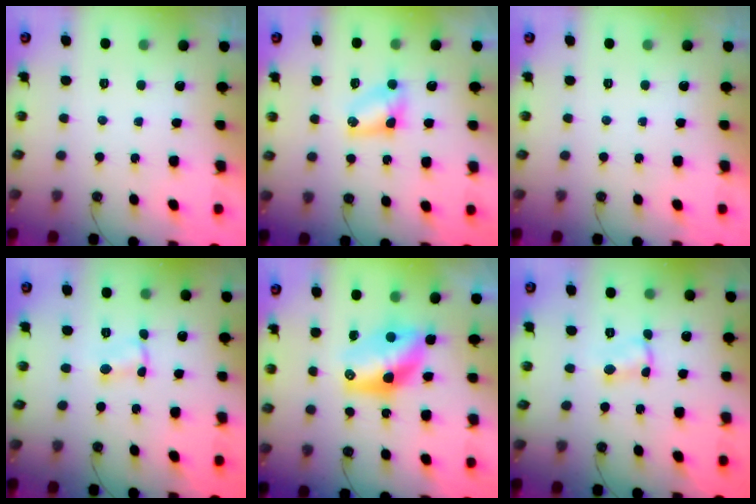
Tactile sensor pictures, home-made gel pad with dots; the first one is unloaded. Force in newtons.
{"total": 4.6, "press": 4.5, "slide": 0.4}
{"total": 0.0}
{"total": 3.1, "press": 1.2, "slide": 2.9}
{"total": 11.9, "press": 11.3, "slide": 3.6}
{"total": 1.4, "press": 1.4, "slide": 0.1}